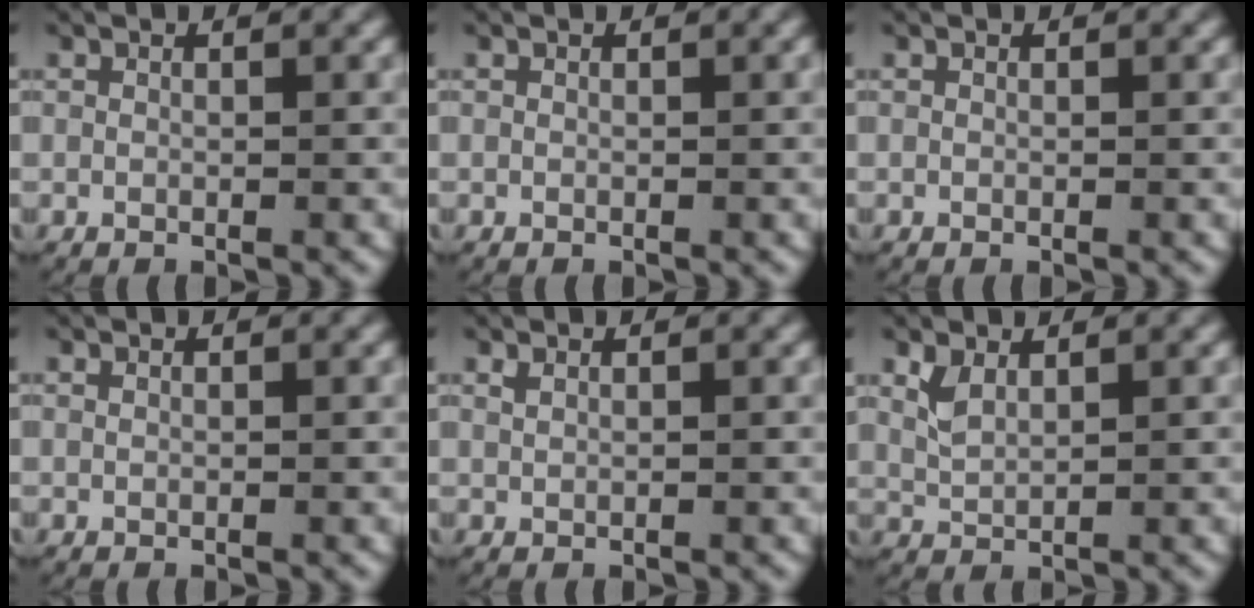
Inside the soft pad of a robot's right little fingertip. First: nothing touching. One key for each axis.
{"total": 0.0}
{"total": 0.0}
{"total": 0.0}
{"total": 0.6, "fx": 0.5, "fy": 0.2, "fz": 0.3, "tx": -0.009, "ty": 0.000, "tz": 0.014}
{"total": 1.9, "fx": 1.0, "fy": 1.0, "fz": 1.2, "tx": -0.033, "ty": -0.003, "tz": 0.026}